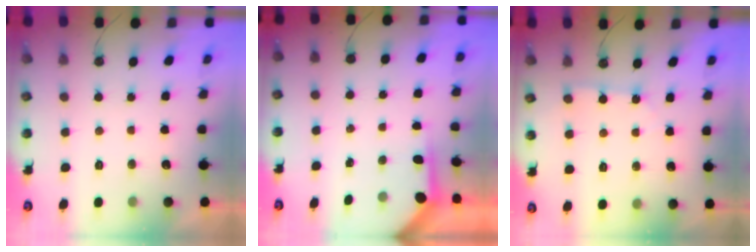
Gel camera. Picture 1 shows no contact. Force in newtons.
{"total": 3.8, "press": 3.7, "slide": 0.4}
{"total": 3.2, "press": 3.2, "slide": 0.5}